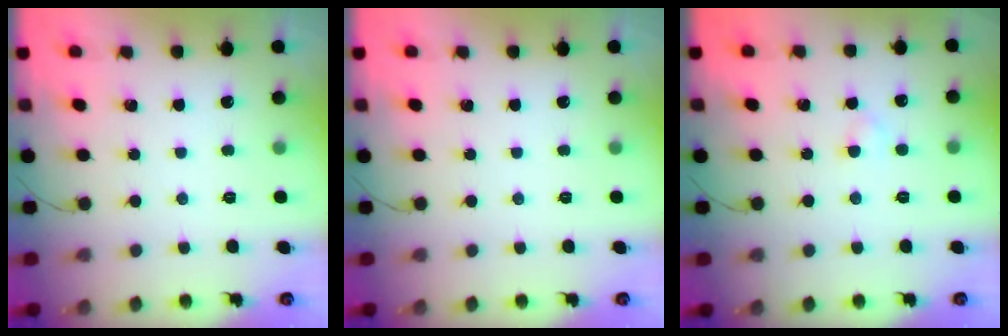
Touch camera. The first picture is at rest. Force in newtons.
{"total": 0.0}
{"total": 2.4, "press": 2.2, "slide": 1.0}